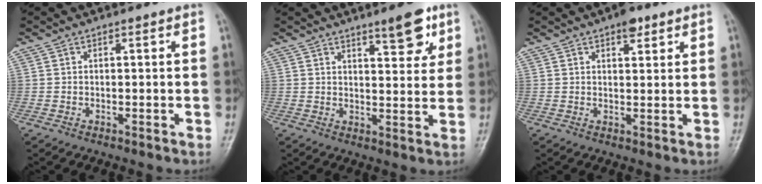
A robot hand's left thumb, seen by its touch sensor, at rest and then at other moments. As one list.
[{"total": 7.0, "force": [4.5, 2.3, 4.8], "torque": [-0.047, -0.027, 0.059]}, {"total": 3.8, "force": [2.4, 1.7, 2.4], "torque": [-0.021, -0.010, 0.034]}]